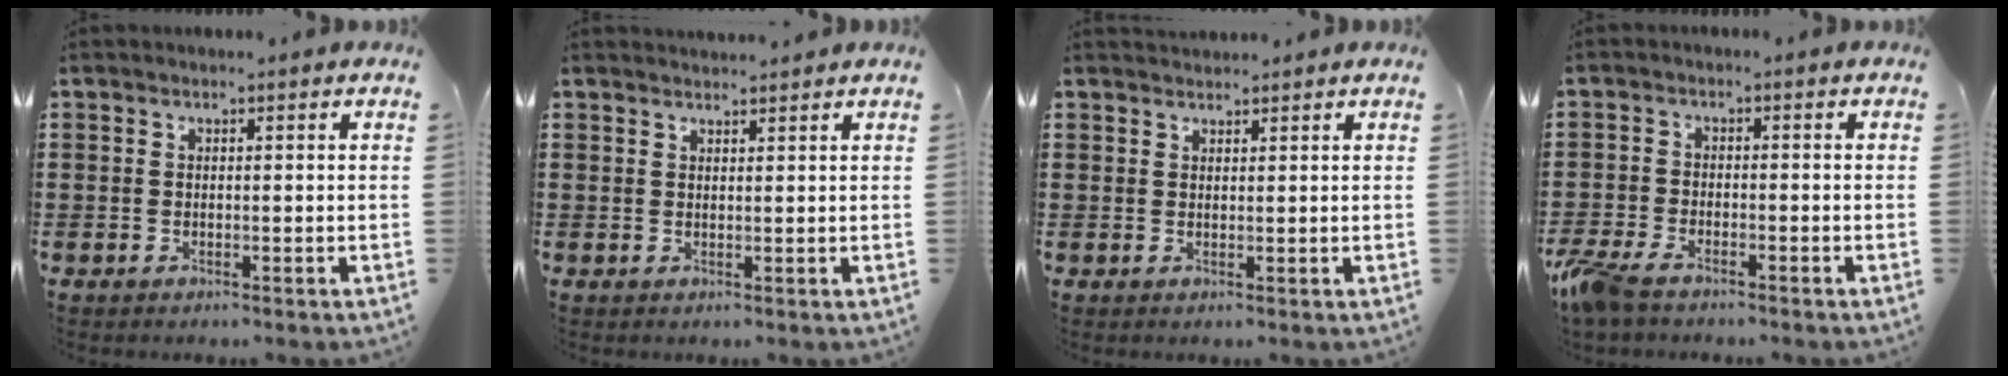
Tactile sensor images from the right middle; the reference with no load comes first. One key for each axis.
{"total": 1.5, "fx": 1.5, "fy": 0.1, "fz": 0.1, "tx": -0.005, "ty": 0.001, "tz": 0.028}
{"total": 1.4, "fx": 1.4, "fy": 0.2, "fz": -0.2, "tx": 0.001, "ty": 0.003, "tz": 0.027}
{"total": 3.9, "fx": -3.3, "fy": 0.8, "fz": 1.9, "tx": -0.074, "ty": -0.013, "tz": -0.076}